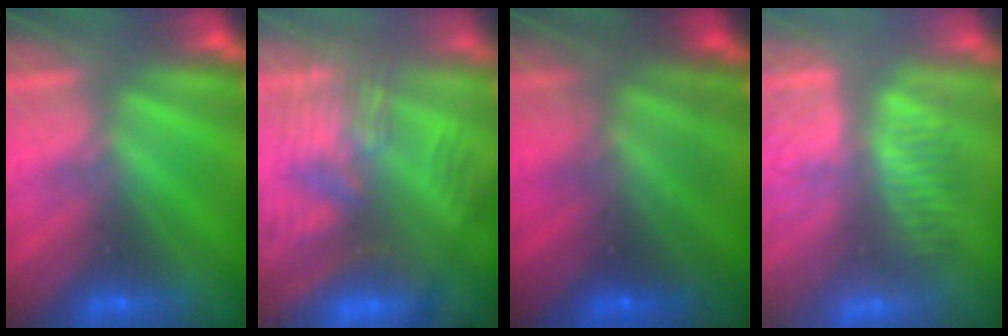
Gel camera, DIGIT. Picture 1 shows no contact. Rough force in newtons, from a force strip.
{"total": 8.7}
{"total": 7.7}
{"total": 3.5}